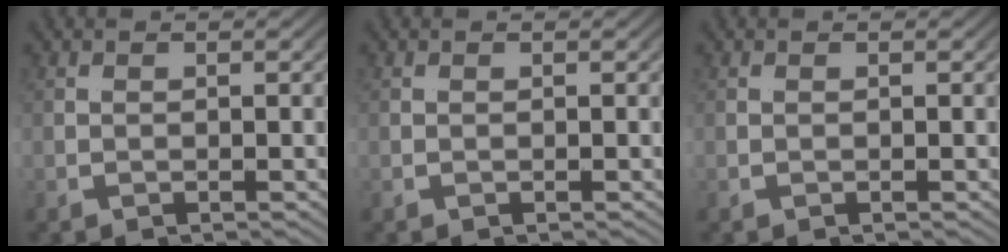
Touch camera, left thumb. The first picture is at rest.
{"total": 0.0}
{"total": 0.0}